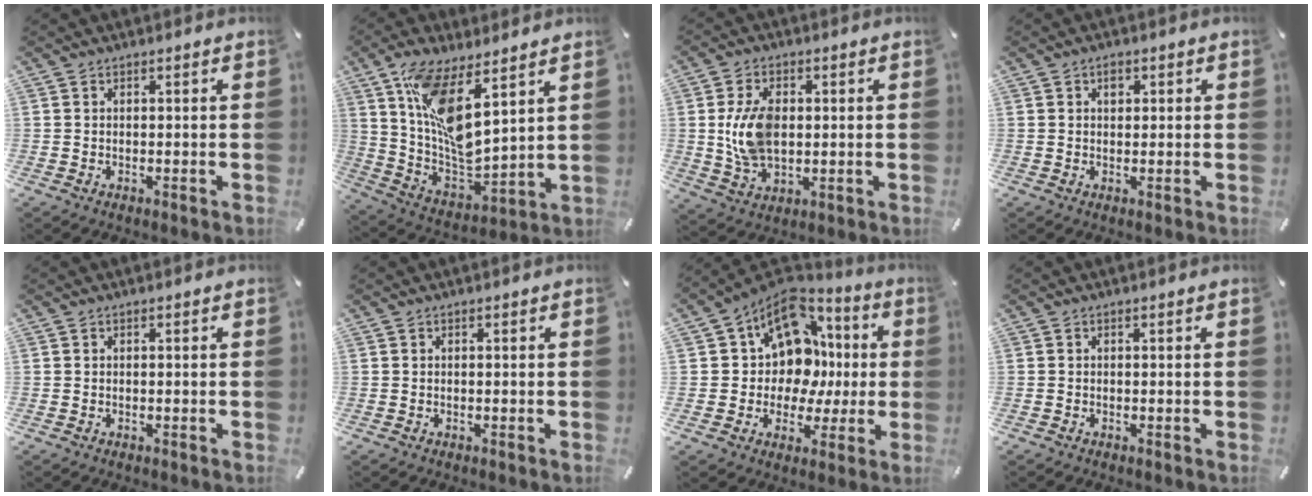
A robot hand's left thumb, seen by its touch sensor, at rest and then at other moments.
{"total": 14.3, "force": [8.4, 5.1, 10.4], "torque": [-0.222, -0.060, 0.151]}
{"total": 10.9, "force": [1.0, 7.1, 8.1], "torque": [-0.176, 0.002, 0.019]}
{"total": 1.8, "force": [0.7, 1.3, 1.0], "torque": [-0.005, -0.002, 0.008]}
{"total": 0.0}
{"total": 0.0}
{"total": 13.4, "force": [4.3, 11.1, 6.1], "torque": [-0.102, -0.044, 0.087]}
{"total": 0.0}